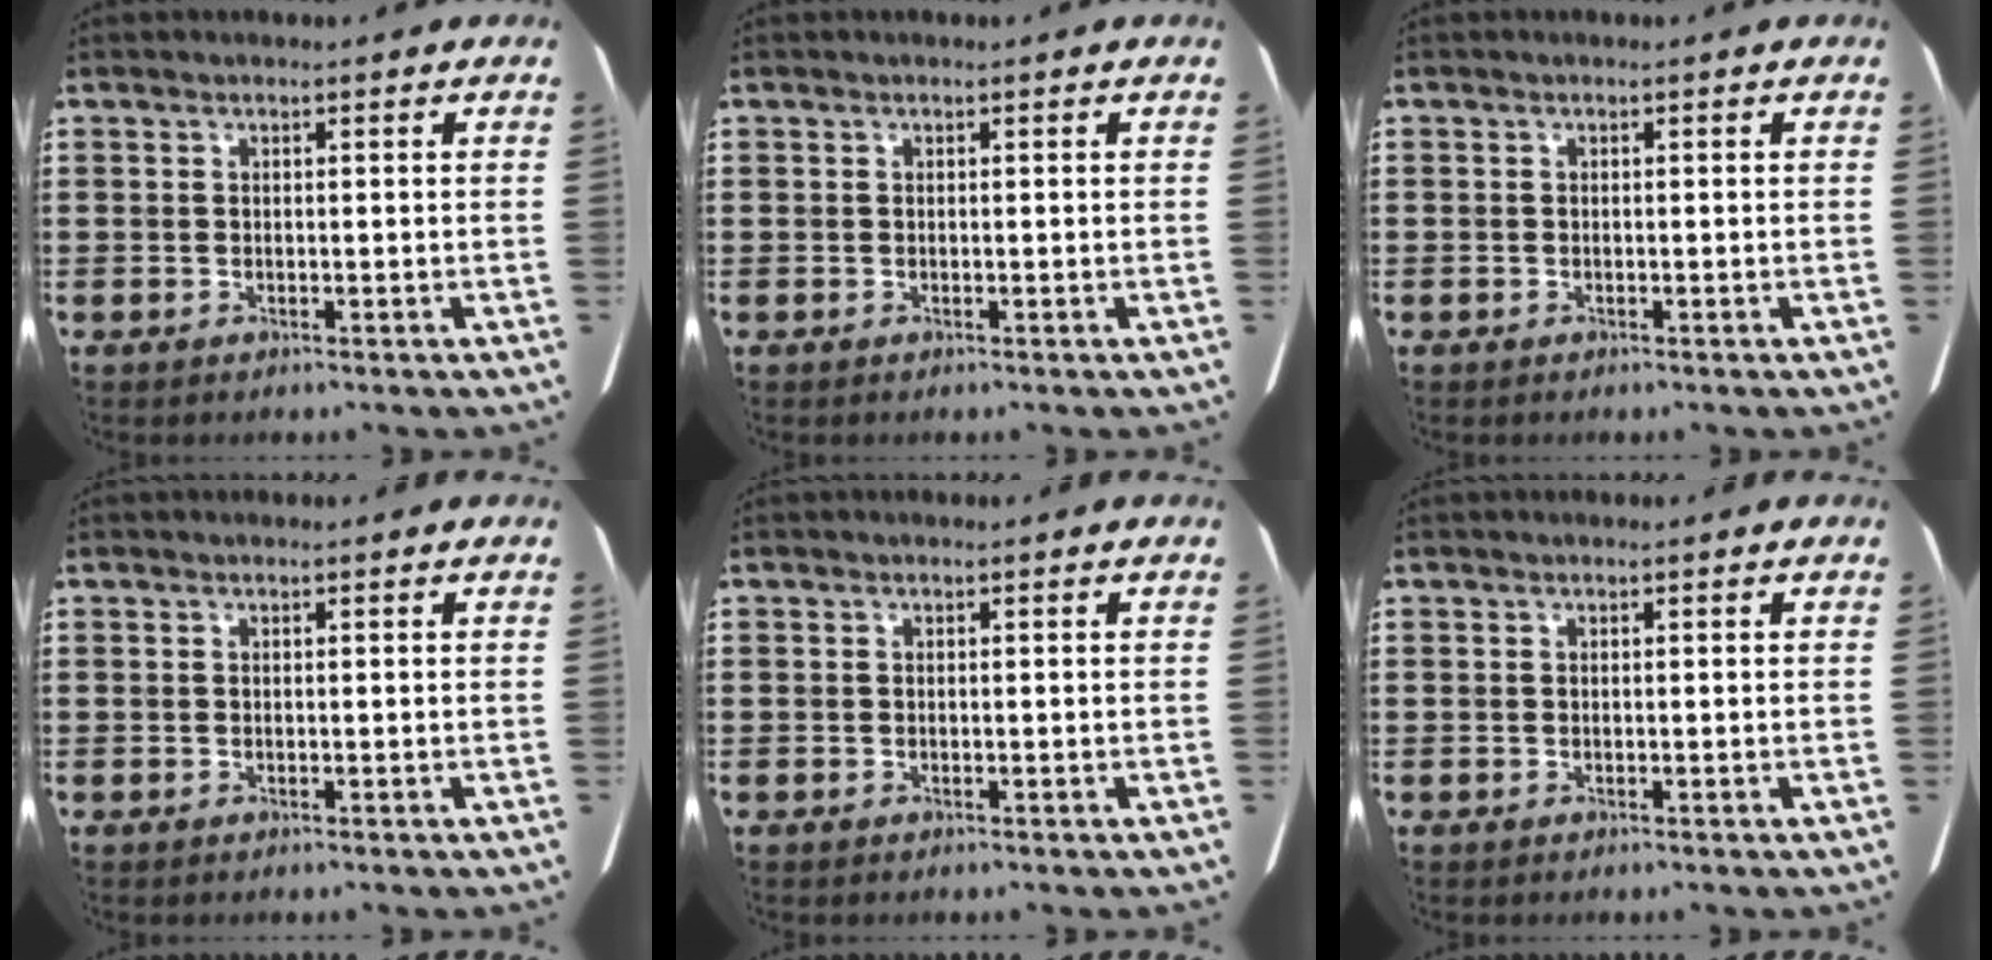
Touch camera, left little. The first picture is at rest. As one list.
[{"total": 0.0}, {"total": 0.0}, {"total": 0.0}, {"total": 0.0}, {"total": 0.0}]